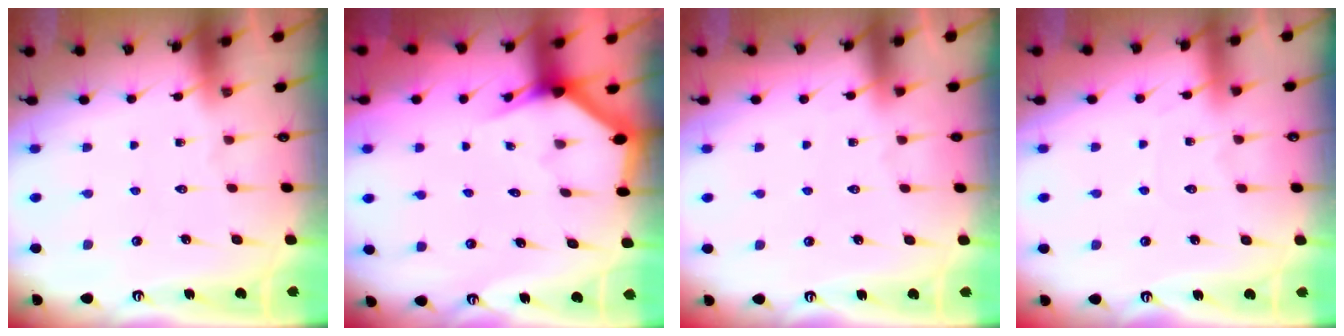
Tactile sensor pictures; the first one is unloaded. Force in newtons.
{"total": 2.9, "press": 2.9, "slide": 0.1}
{"total": 2.2, "press": 2.2, "slide": 0.3}
{"total": 2.9, "press": 2.9, "slide": 0.4}